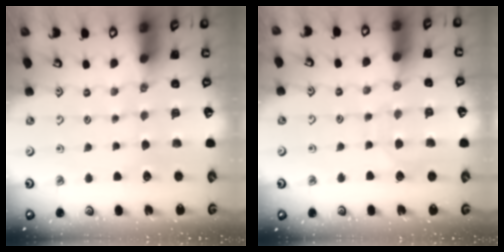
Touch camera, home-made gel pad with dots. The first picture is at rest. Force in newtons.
{"total": 6.3, "press": 6.3, "slide": 0.2}